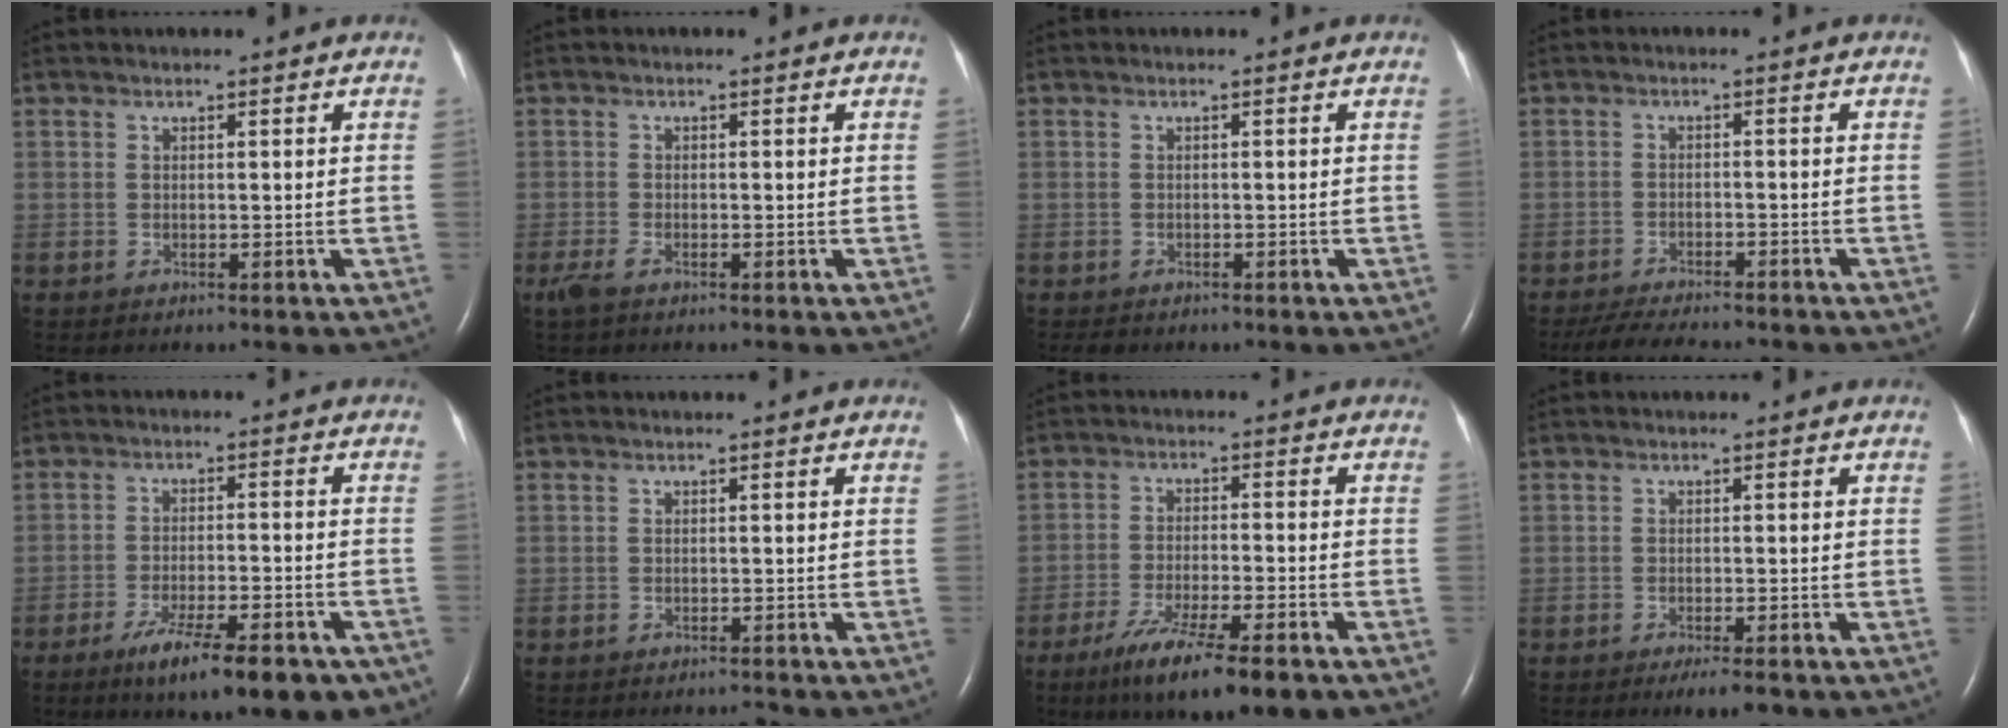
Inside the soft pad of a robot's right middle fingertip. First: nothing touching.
{"total": 2.0, "force": [-1.4, 0.4, 1.4], "torque": [-0.038, -0.007, -0.029]}
{"total": 1.5, "force": [-1.2, 0.7, 0.5], "torque": [-0.012, -0.002, -0.014]}
{"total": 9.3, "force": [-8.3, 1.4, 3.8], "torque": [-0.064, -0.016, -0.126]}
{"total": 12.3, "force": [-8.3, 2.8, 8.6], "torque": [-0.110, -0.011, -0.121]}
{"total": 0.7, "force": [-0.7, -0.1, 0.1], "torque": [-0.003, -0.003, -0.008]}
{"total": 12.0, "force": [-7.9, 1.6, 9.0], "torque": [-0.154, -0.028, -0.124]}
{"total": 3.1, "force": [-2.2, 0.4, 2.2], "torque": [-0.029, -0.005, -0.031]}